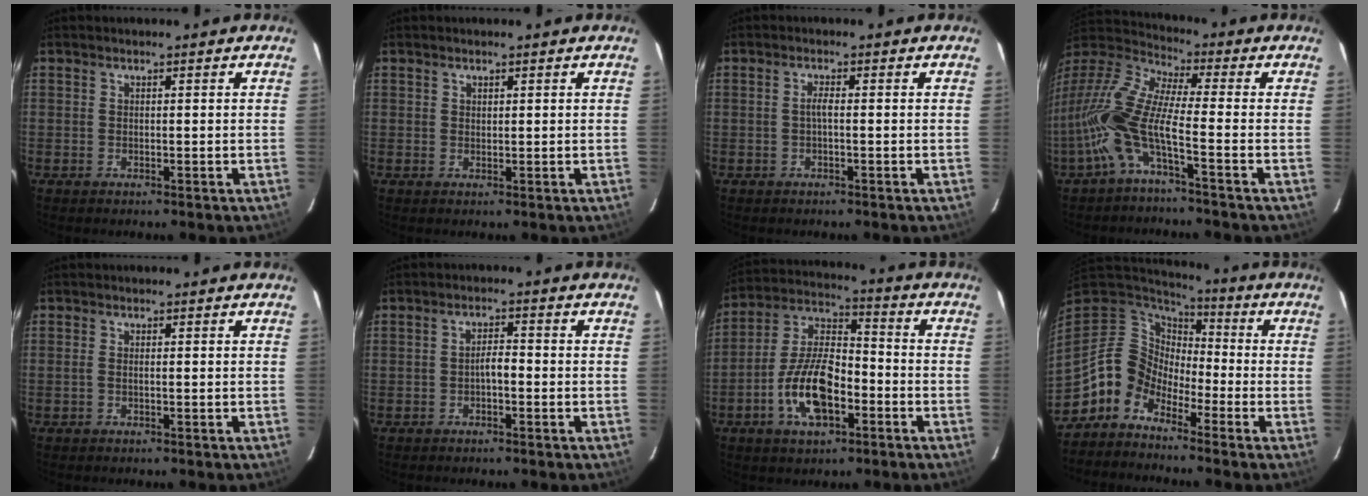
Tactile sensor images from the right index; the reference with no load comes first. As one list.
[{"total": 0.7, "force": [0.5, 0.4, 0.2], "torque": [-0.002, 0.003, 0.010]}, {"total": 1.3, "force": [-0.3, 0.1, 1.2], "torque": [-0.024, 0.005, -0.007]}, {"total": 14.2, "force": [-5.2, 2.5, 13.0], "torque": [-0.259, -0.011, -0.110]}, {"total": 0.9, "force": [-0.3, 0.1, 0.9], "torque": [-0.018, 0.001, -0.006]}, {"total": 2.2, "force": [-0.9, 0.8, 1.8], "torque": [-0.034, 0.010, -0.017]}, {"total": 13.4, "force": [-5.1, 6.1, 10.8], "torque": [-0.221, 0.009, -0.090]}, {"total": 9.1, "force": [-6.1, 6.5, 2.0], "torque": [-0.045, 0.033, -0.134]}]